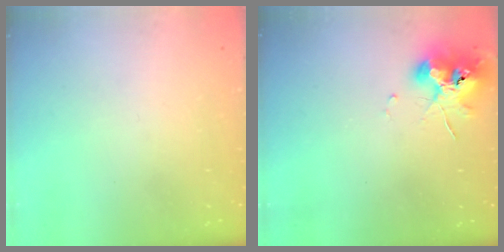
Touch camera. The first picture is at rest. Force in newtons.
{"total": 9.5, "press": 9.4, "slide": 0.9}